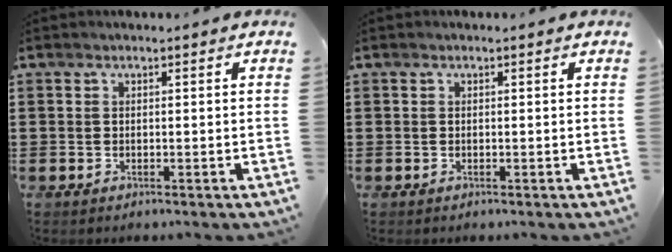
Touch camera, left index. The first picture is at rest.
{"total": 0.0}